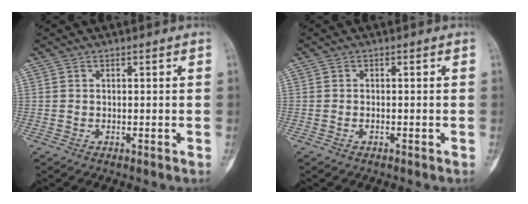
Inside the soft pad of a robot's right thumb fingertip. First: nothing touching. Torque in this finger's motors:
{"motor_torque": [-0.68, 0.17, 0.03, 0.27, -0.02]}